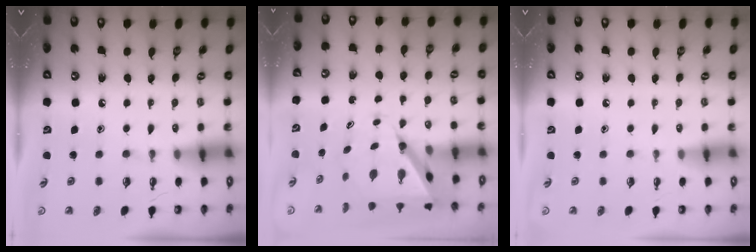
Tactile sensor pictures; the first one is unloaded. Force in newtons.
{"total": 7.1, "press": 7.1, "slide": 0.7}
{"total": 0.0}